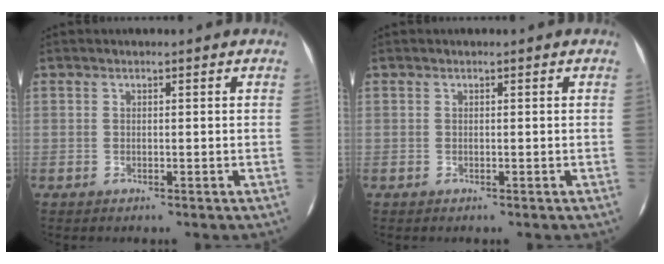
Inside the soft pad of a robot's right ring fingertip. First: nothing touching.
{"total": 0.0}